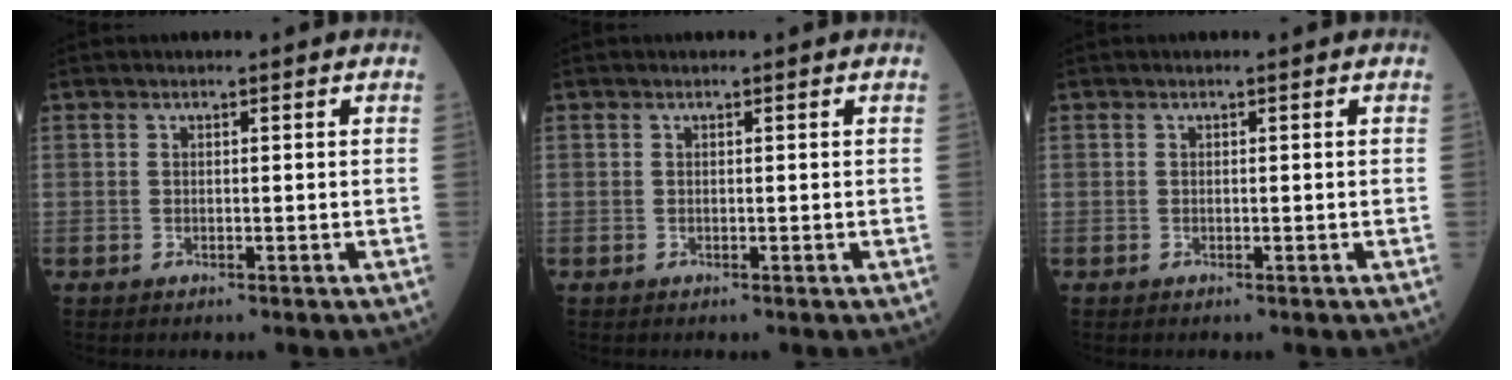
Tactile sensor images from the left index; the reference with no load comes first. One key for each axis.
{"total": 0.0}
{"total": 0.0}